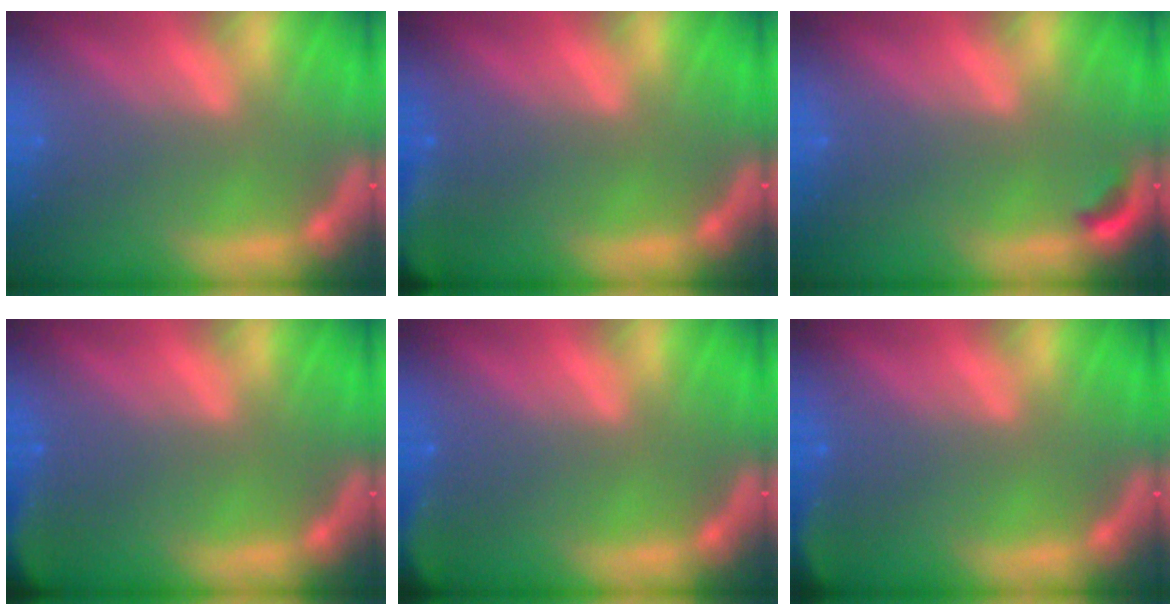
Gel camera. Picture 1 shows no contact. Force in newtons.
{"total": 7.0}
{"total": 0.9}
{"total": 4.4}
{"total": 4.0}
{"total": 2.9}